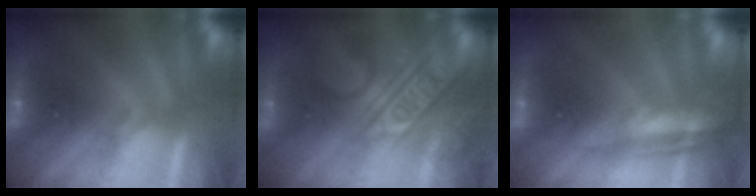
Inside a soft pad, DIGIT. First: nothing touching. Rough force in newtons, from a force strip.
{"total": 2.4}
{"total": 2.6}